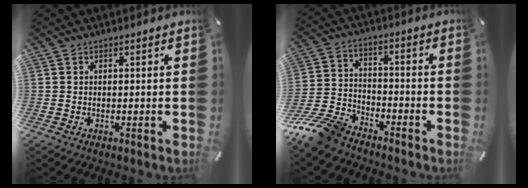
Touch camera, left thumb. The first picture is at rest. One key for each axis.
{"total": 12.4, "fx": -10.6, "fy": 4.5, "fz": 4.5, "tx": -0.097, "ty": 0.052, "tz": -0.206}